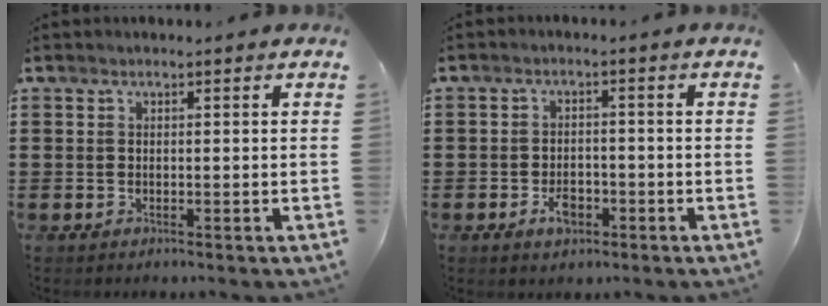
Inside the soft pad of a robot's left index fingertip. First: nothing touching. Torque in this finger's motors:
{"motor_torque": [0.27, 0.26, 0.06, 0.03]}